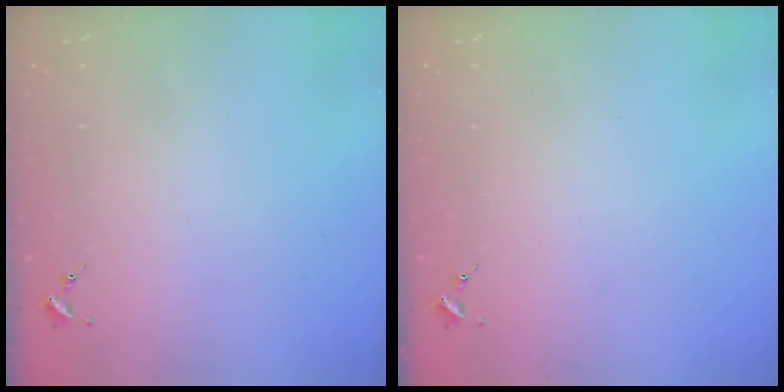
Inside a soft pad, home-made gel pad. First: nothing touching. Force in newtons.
{"total": 0.0}